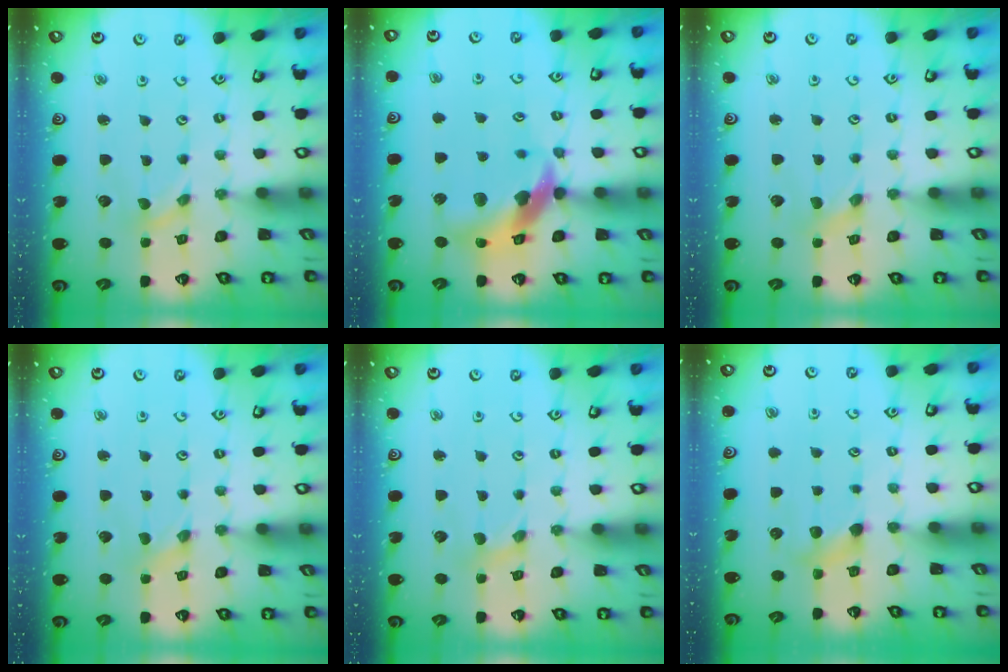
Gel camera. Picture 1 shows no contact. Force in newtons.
{"total": 14.9, "press": 14.8, "slide": 2.1}
{"total": 0.6, "press": 0.6, "slide": 0.2}
{"total": 0.0}
{"total": 2.3, "press": 2.3, "slide": 0.2}
{"total": 3.8, "press": 3.7, "slide": 0.5}